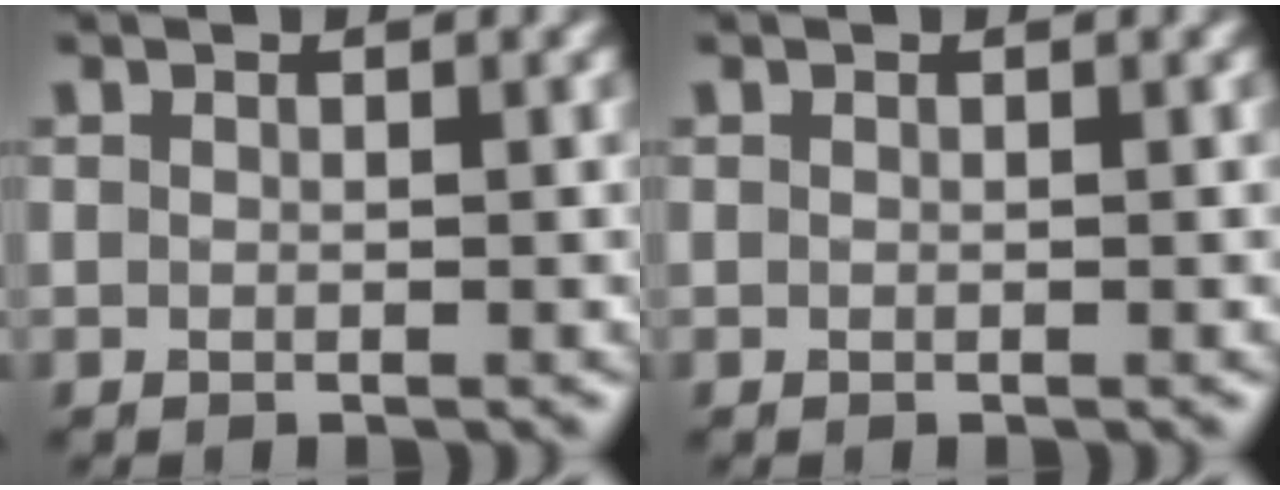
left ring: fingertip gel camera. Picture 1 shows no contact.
{"total": 0.0}